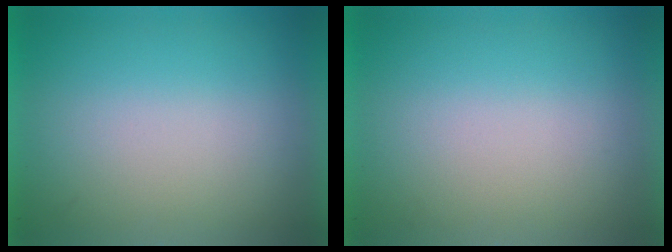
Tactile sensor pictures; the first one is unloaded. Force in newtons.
{"total": 0.0}